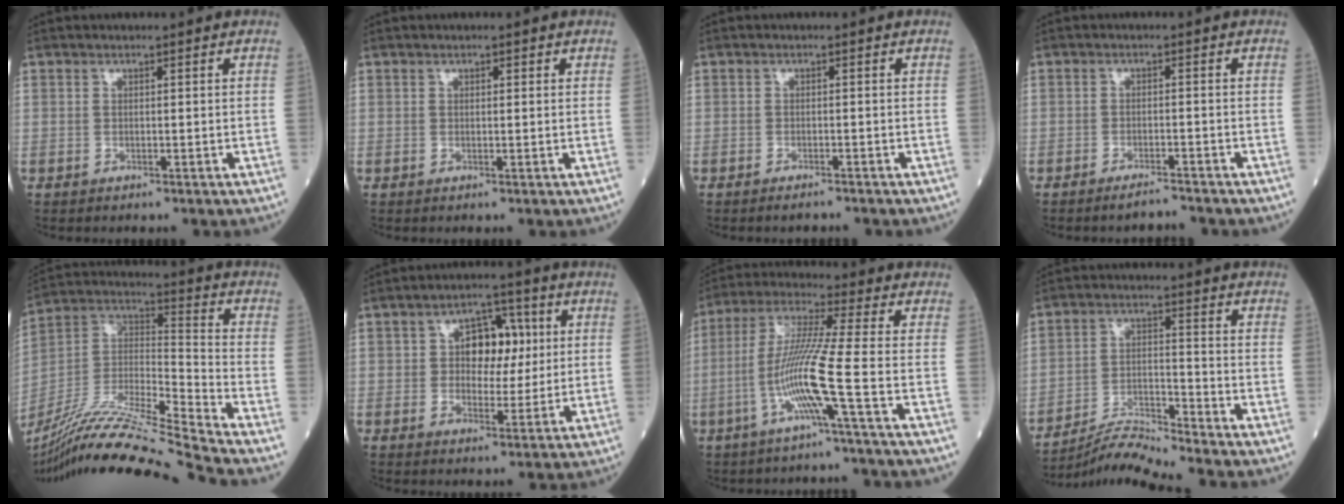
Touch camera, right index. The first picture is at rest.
{"total": 0.6, "force": [0.3, 0.3, 0.4], "torque": [-0.007, 0.001, 0.004]}
{"total": 1.9, "force": [-1.8, 0.2, 0.6], "torque": [-0.009, -0.002, -0.023]}
{"total": 2.7, "force": [-2.6, 0.2, 0.7], "torque": [-0.014, -0.005, -0.040]}
{"total": 22.9, "force": [-20.3, -2.3, 10.4], "torque": [-0.231, -0.025, -0.368]}
{"total": 7.4, "force": [1.4, 4.4, 5.8], "torque": [-0.080, 0.021, 0.021]}
{"total": 10.0, "force": [-3.3, -2.0, 9.2], "torque": [-0.188, -0.003, -0.065]}
{"total": 6.8, "force": [-6.5, -2.1, 0.4], "torque": [-0.018, -0.005, -0.122]}